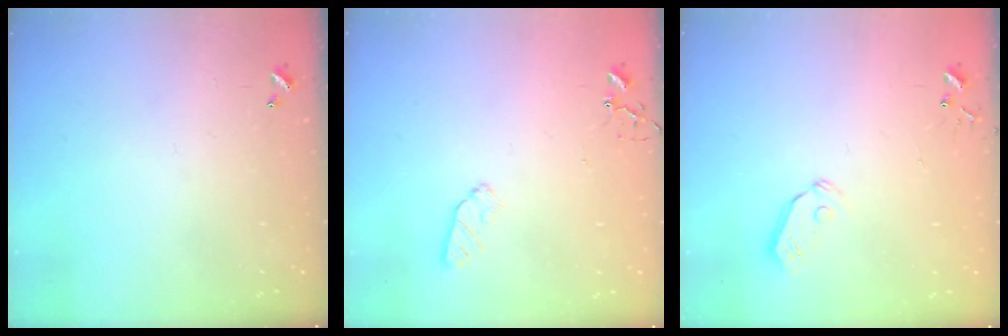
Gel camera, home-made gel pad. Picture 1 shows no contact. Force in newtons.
{"total": 5.4, "press": 5.3, "slide": 0.7}
{"total": 5.8, "press": 5.8, "slide": 0.5}